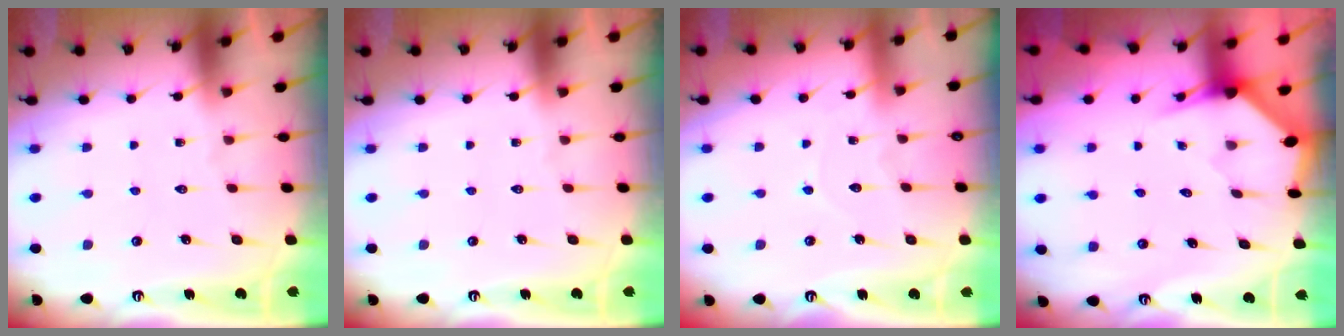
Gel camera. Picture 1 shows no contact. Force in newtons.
{"total": 0.0}
{"total": 4.7, "press": 4.7, "slide": 0.2}
{"total": 2.7, "press": 2.7, "slide": 0.2}